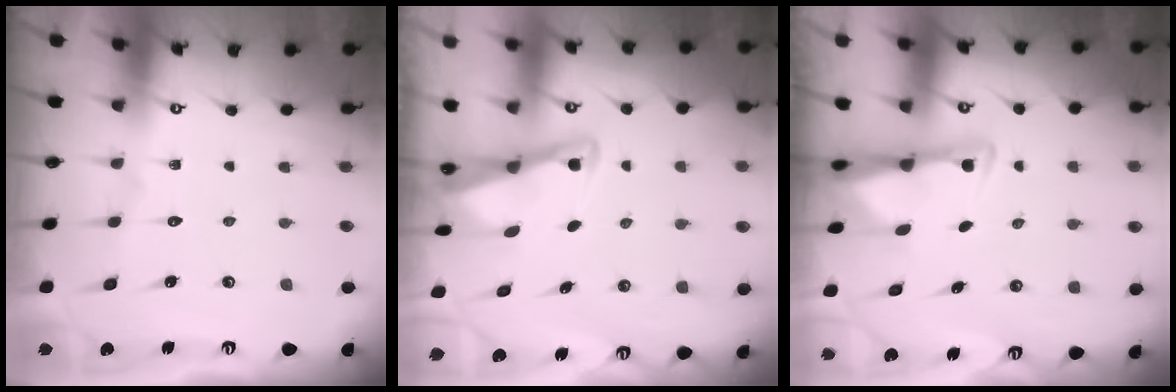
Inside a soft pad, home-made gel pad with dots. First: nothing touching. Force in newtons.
{"total": 3.0, "press": 3.0, "slide": 0.4}
{"total": 2.8, "press": 2.8, "slide": 0.6}